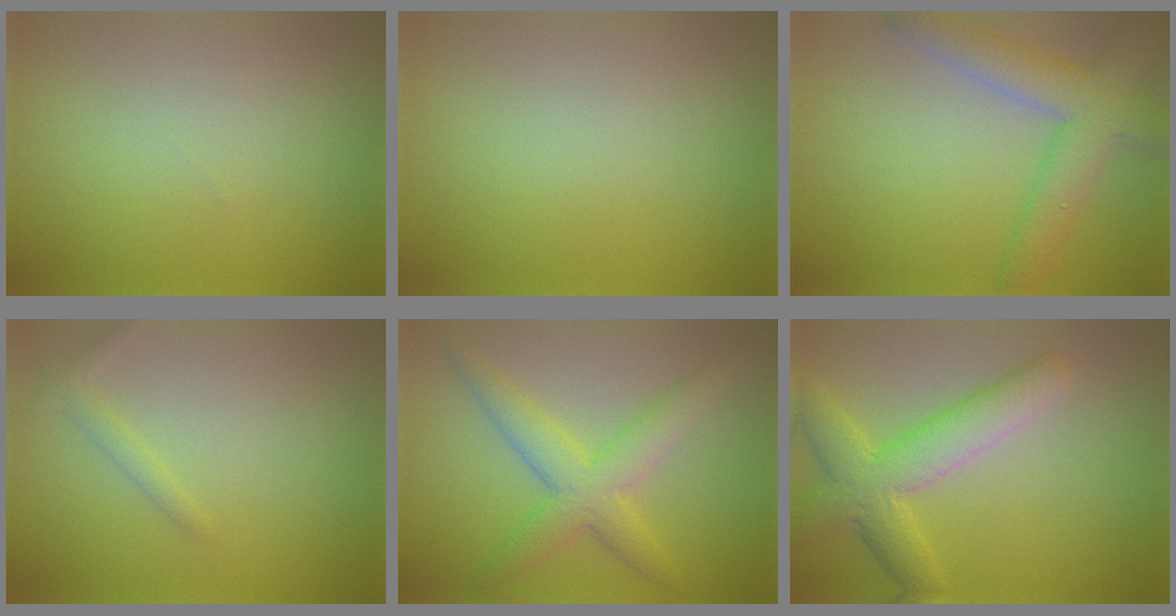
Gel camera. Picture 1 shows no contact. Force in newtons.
{"total": 0.0}
{"total": 5.9, "press": 5.8, "slide": 0.3}
{"total": 1.1, "press": 1.1, "slide": 0.0}
{"total": 4.8, "press": 4.8, "slide": 0.2}
{"total": 5.9, "press": 5.9, "slide": 0.3}